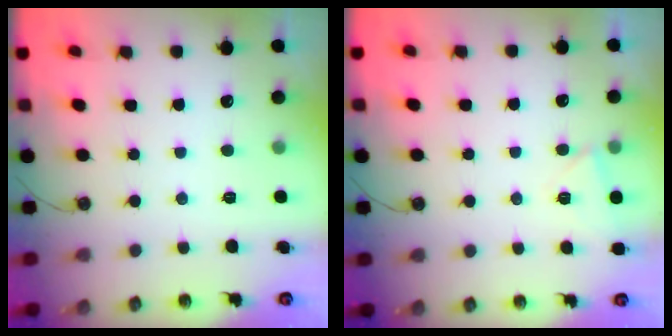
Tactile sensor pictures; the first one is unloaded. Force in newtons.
{"total": 4.4, "press": 2.0, "slide": 4.0}